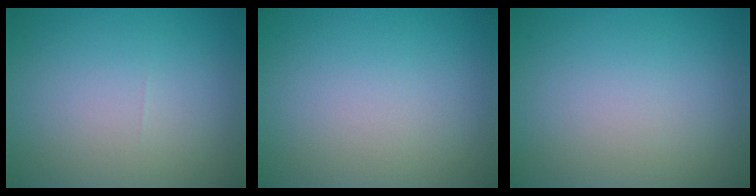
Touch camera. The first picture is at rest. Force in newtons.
{"total": 0.0}
{"total": 0.0}